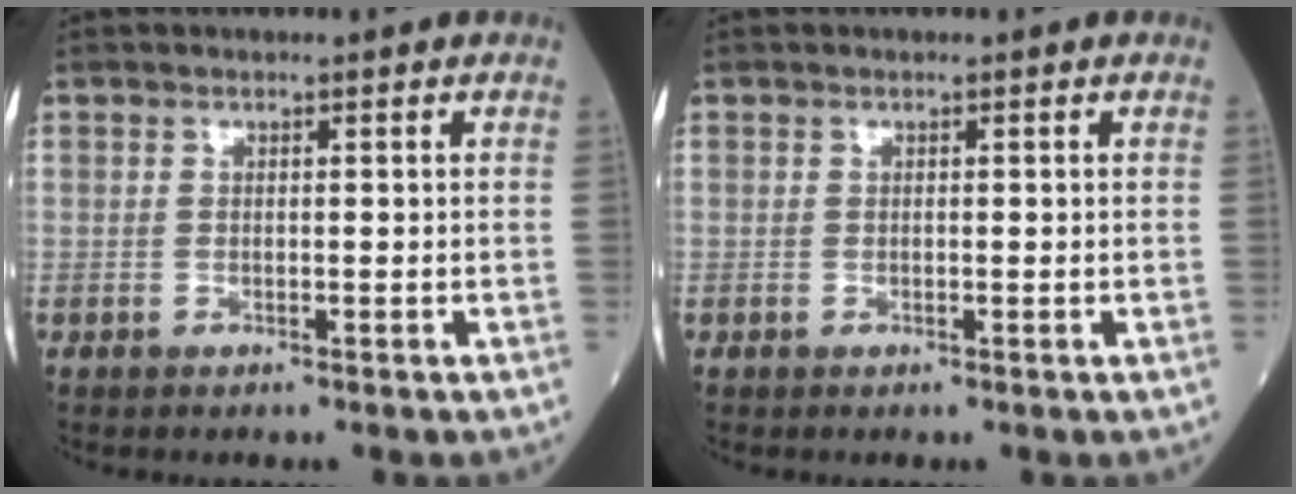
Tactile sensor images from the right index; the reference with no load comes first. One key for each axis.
{"total": 0.0}